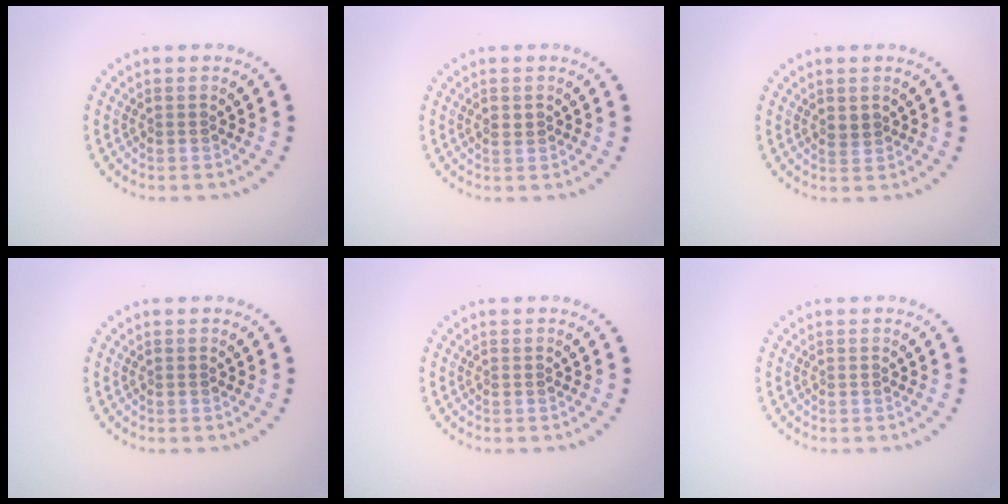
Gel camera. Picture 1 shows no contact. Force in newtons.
{"total": 0.8, "press": 0.8, "slide": 0.1}
{"total": 0.8, "press": 0.8, "slide": 0.3}
{"total": 0.0}
{"total": 0.0}
{"total": 0.0}